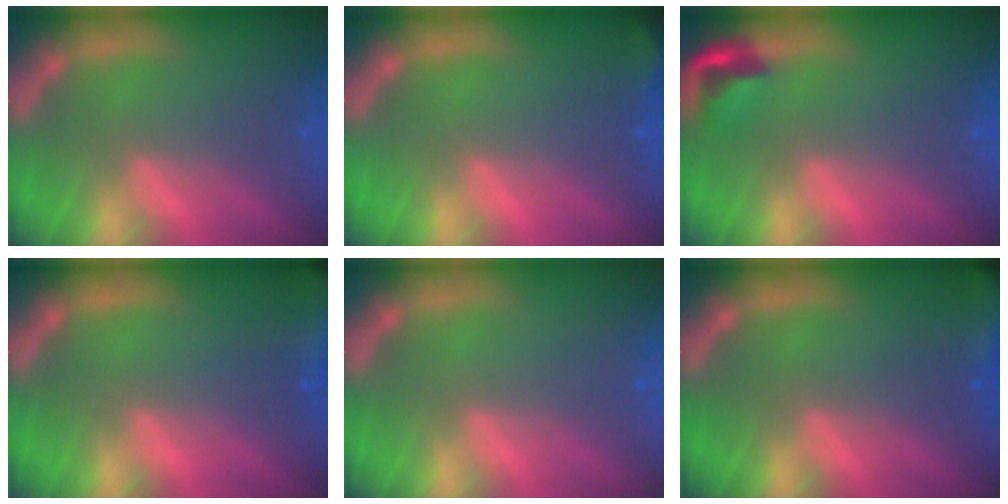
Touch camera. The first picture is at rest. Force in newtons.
{"total": 2.4}
{"total": 2.9}
{"total": 9.0}
{"total": 0.0}
{"total": 7.0}